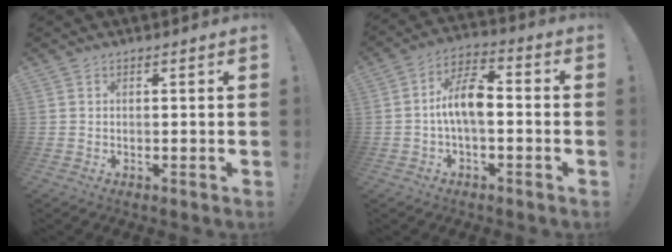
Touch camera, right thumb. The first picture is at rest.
{"total": 10.4, "force": [-1.0, 4.8, 9.2], "torque": [-0.162, 0.014, -0.014]}